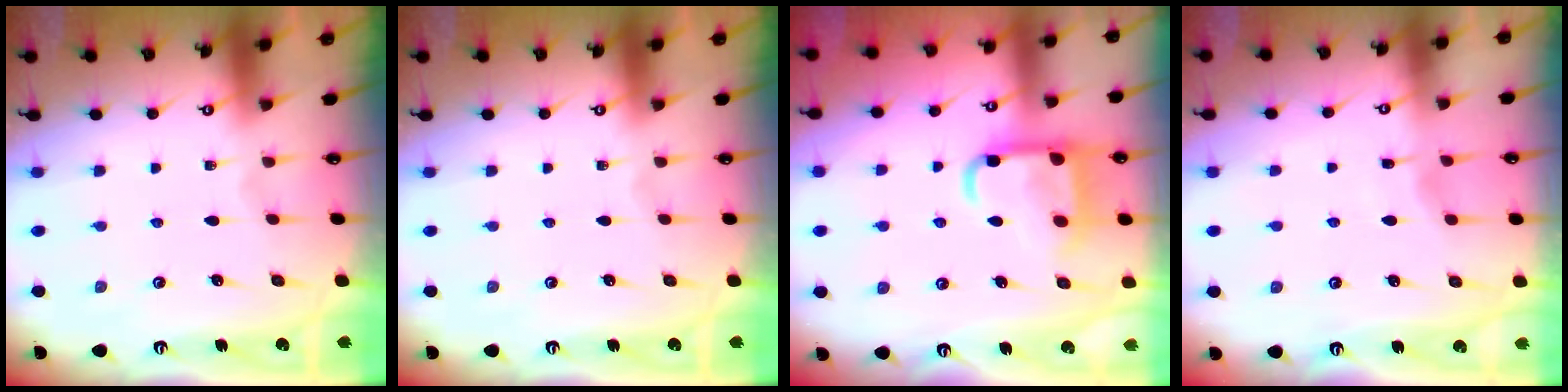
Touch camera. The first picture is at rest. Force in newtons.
{"total": 0.0}
{"total": 13.4, "press": 13.3, "slide": 1.4}
{"total": 2.6, "press": 2.6, "slide": 0.3}